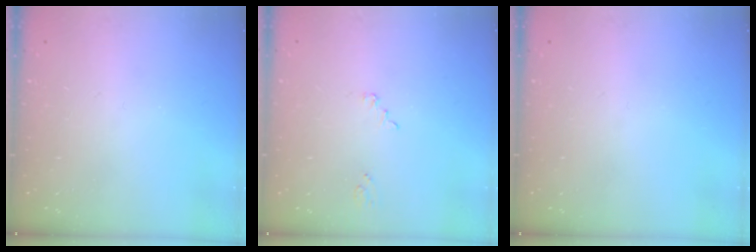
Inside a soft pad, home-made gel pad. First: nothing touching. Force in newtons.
{"total": 1.2, "press": 1.2, "slide": 0.1}
{"total": 0.0}